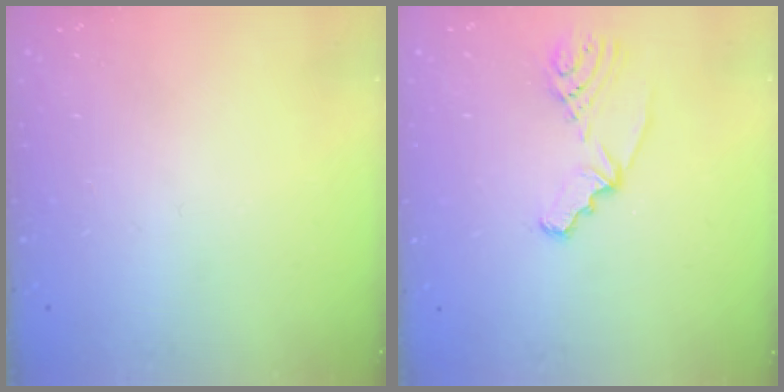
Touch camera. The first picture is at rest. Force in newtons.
{"total": 5.9, "press": 4.7, "slide": 3.5}